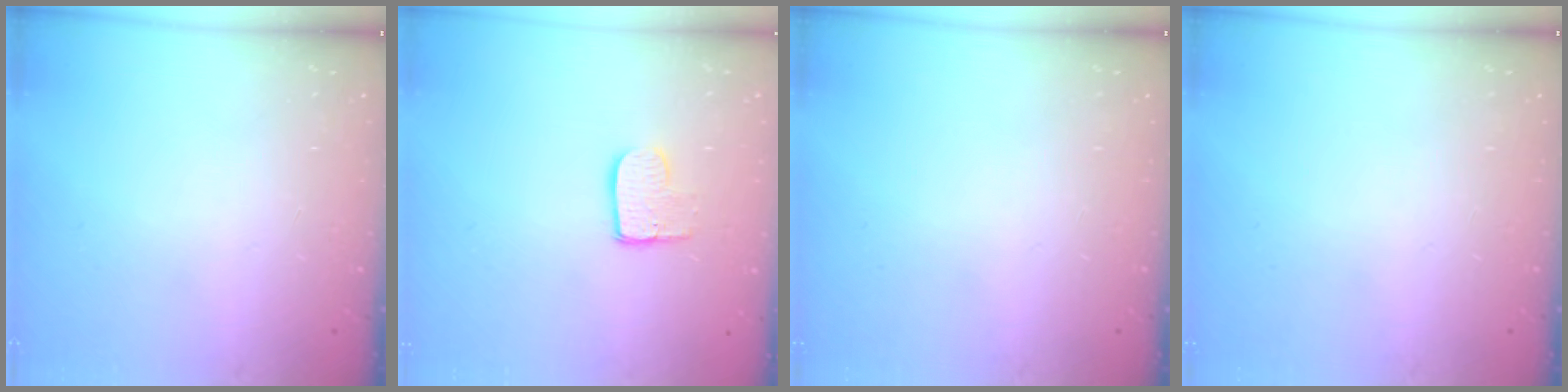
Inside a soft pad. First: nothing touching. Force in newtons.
{"total": 7.8, "press": 7.8, "slide": 0.5}
{"total": 0.0}
{"total": 0.0}